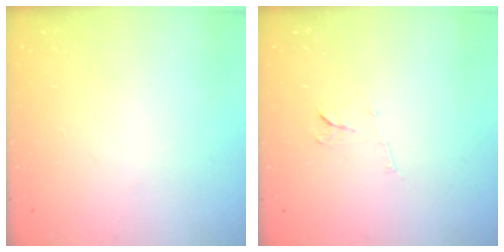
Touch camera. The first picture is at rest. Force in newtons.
{"total": 5.6, "press": 5.6, "slide": 0.4}